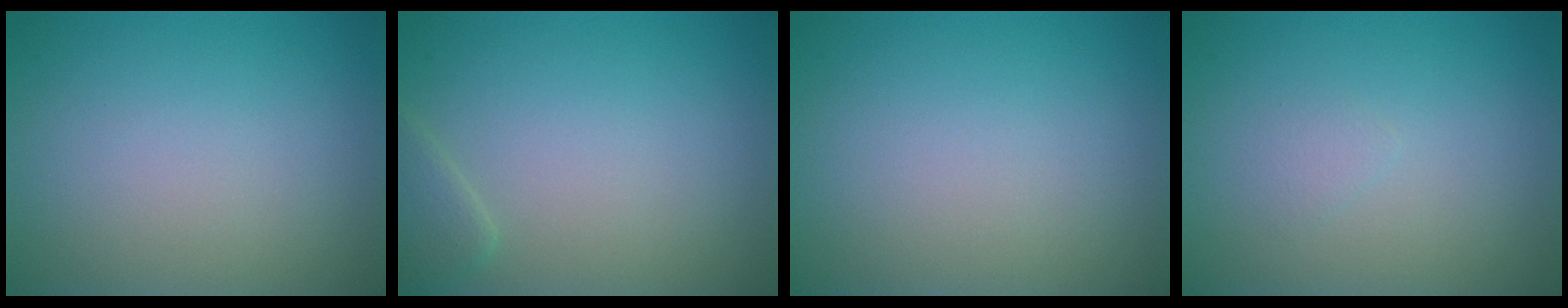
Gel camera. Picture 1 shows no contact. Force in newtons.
{"total": 1.5, "press": 1.5, "slide": 0.1}
{"total": 0.0}
{"total": 0.7, "press": 0.7, "slide": 0.1}